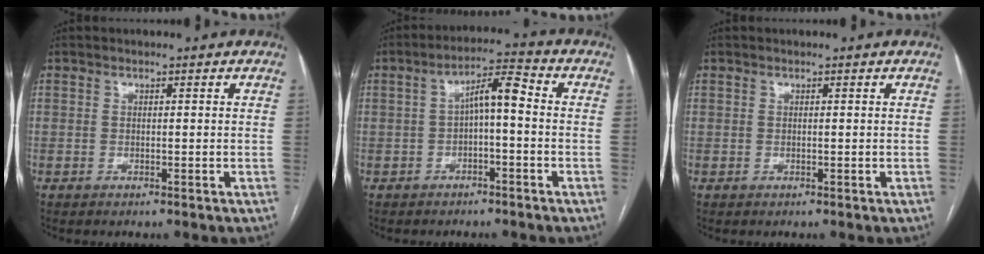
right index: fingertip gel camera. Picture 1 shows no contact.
{"total": 5.9, "force": [-0.3, 1.5, 5.7], "torque": [-0.099, 0.030, -0.007]}
{"total": 0.0}